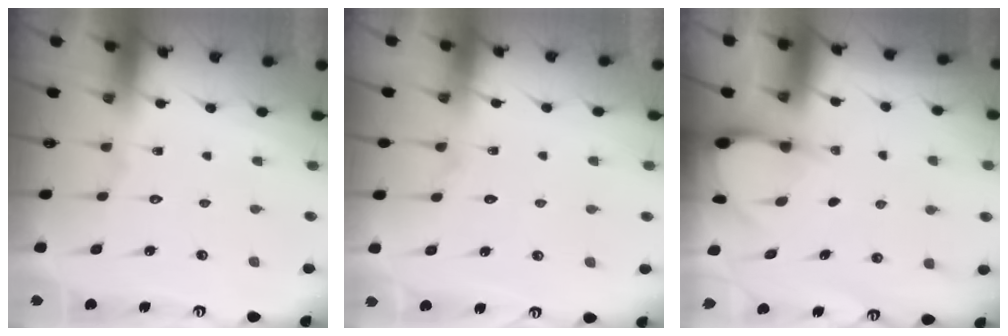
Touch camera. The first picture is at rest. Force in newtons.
{"total": 4.2, "press": 4.2, "slide": 0.5}
{"total": 2.9, "press": 2.9, "slide": 0.3}